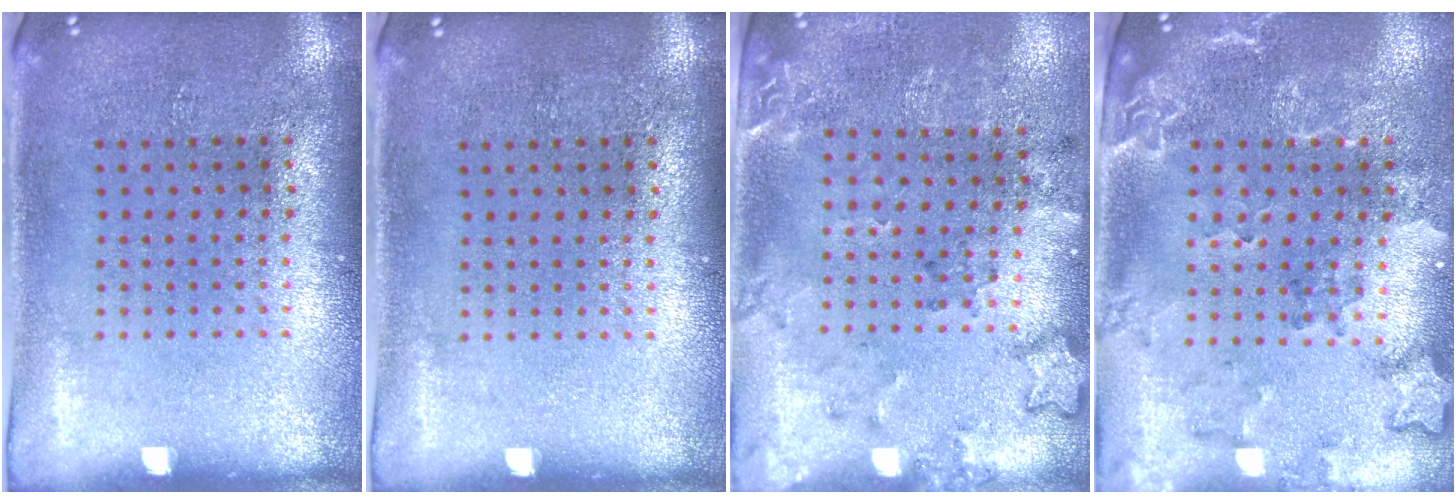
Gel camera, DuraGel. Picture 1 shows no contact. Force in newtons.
{"total": 0.0}
{"total": 1.9, "press": 1.5, "slide": 1.2}
{"total": 2.0, "press": 1.9, "slide": 0.7}